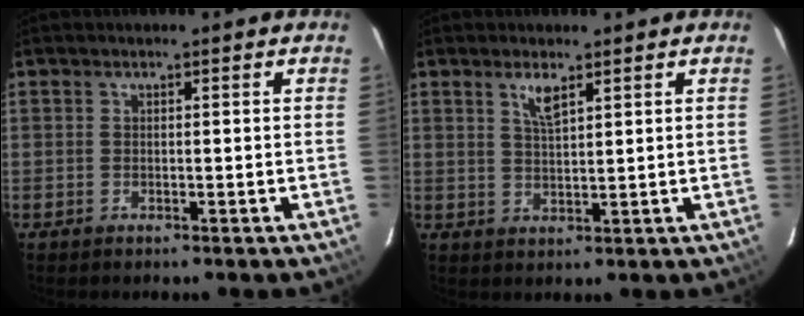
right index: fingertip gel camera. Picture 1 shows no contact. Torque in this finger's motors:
{"motor_torque": [0.09, 0.03, 0.18, 0.06]}